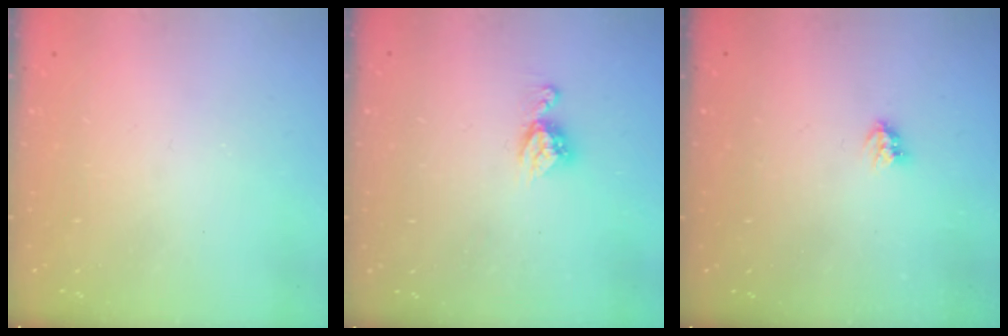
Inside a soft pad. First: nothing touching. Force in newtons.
{"total": 7.2, "press": 7.2, "slide": 0.5}
{"total": 3.9, "press": 3.8, "slide": 0.4}